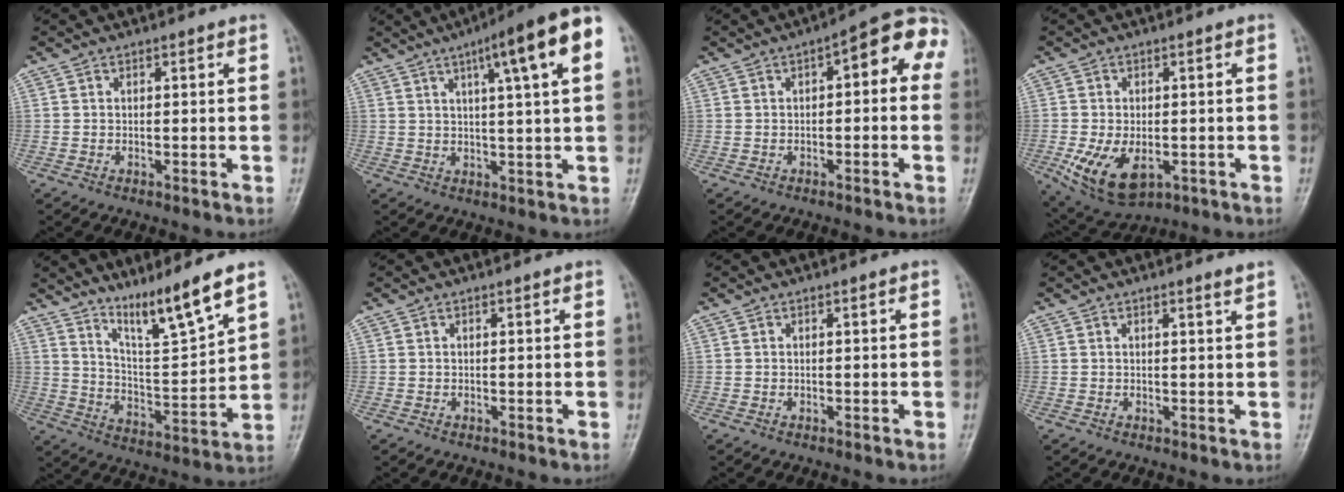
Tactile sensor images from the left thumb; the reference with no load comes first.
{"total": 12.7, "force": [5.2, 1.2, 11.6], "torque": [-0.168, 0.009, 0.067]}
{"total": 9.1, "force": [1.4, 3.9, 8.1], "torque": [-0.072, 0.039, 0.002]}
{"total": 10.4, "force": [-3.3, 6.1, 7.7], "torque": [-0.135, -0.002, -0.040]}
{"total": 10.9, "force": [8.3, 0.1, 7.0], "torque": [-0.119, -0.064, 0.156]}
{"total": 0.0}
{"total": 0.0}
{"total": 1.0, "force": [0.7, -0.2, 0.6], "torque": [-0.016, -0.009, 0.013]}